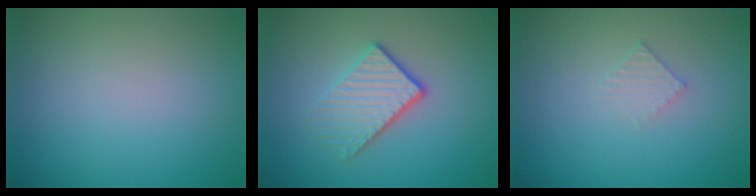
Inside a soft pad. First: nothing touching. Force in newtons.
{"total": 3.9, "press": 2.8, "slide": 2.8}
{"total": 1.1, "press": 1.1, "slide": 0.0}